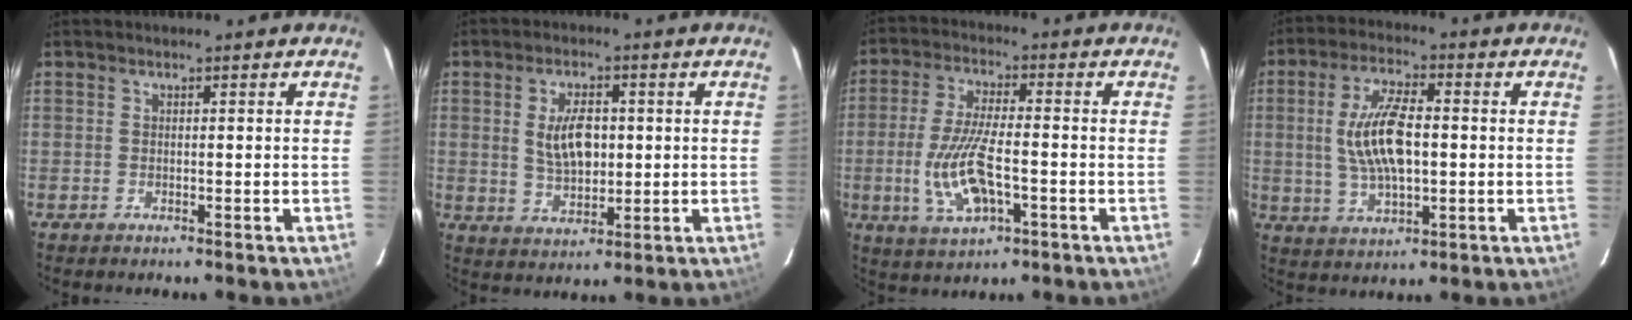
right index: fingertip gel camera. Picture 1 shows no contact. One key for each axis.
{"total": 7.8, "fx": 1.0, "fy": 4.2, "fz": 6.4, "tx": -0.120, "ty": 0.004, "tz": 0.025}
{"total": 11.3, "fx": -3.0, "fy": 3.9, "fz": 10.2, "tx": -0.213, "ty": -0.009, "tz": -0.052}
{"total": 11.4, "fx": 0.3, "fy": 4.6, "fz": 10.4, "tx": -0.206, "ty": 0.005, "tz": 0.010}